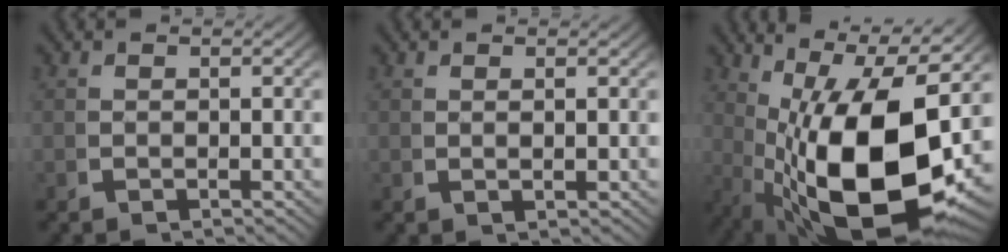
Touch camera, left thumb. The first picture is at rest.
{"total": 0.7, "force": [0.5, 0.0, 0.5], "torque": [-0.013, -0.002, 0.012]}
{"total": 20.9, "force": [-0.4, 12.2, 17.0], "torque": [-0.297, -0.065, 0.029]}